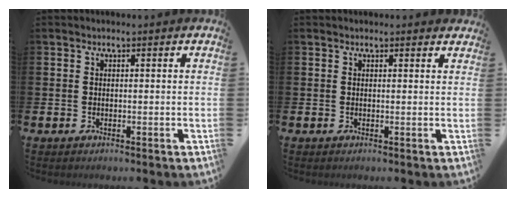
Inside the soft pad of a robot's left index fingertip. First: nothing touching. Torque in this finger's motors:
{"motor_torque": [0.49, -1.15, 0.01, 0.02]}